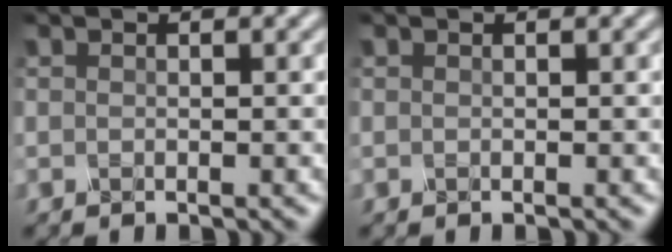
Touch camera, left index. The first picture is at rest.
{"total": 0.0}